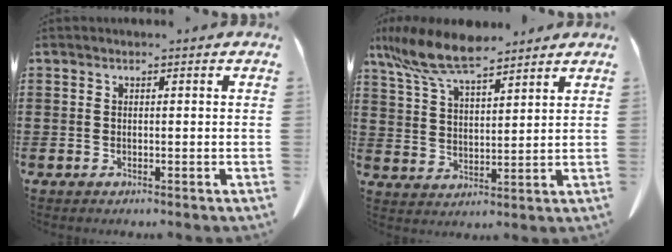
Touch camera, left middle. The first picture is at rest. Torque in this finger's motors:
{"motor_torque": [2.14, 0.00, 0.43, 0.16]}